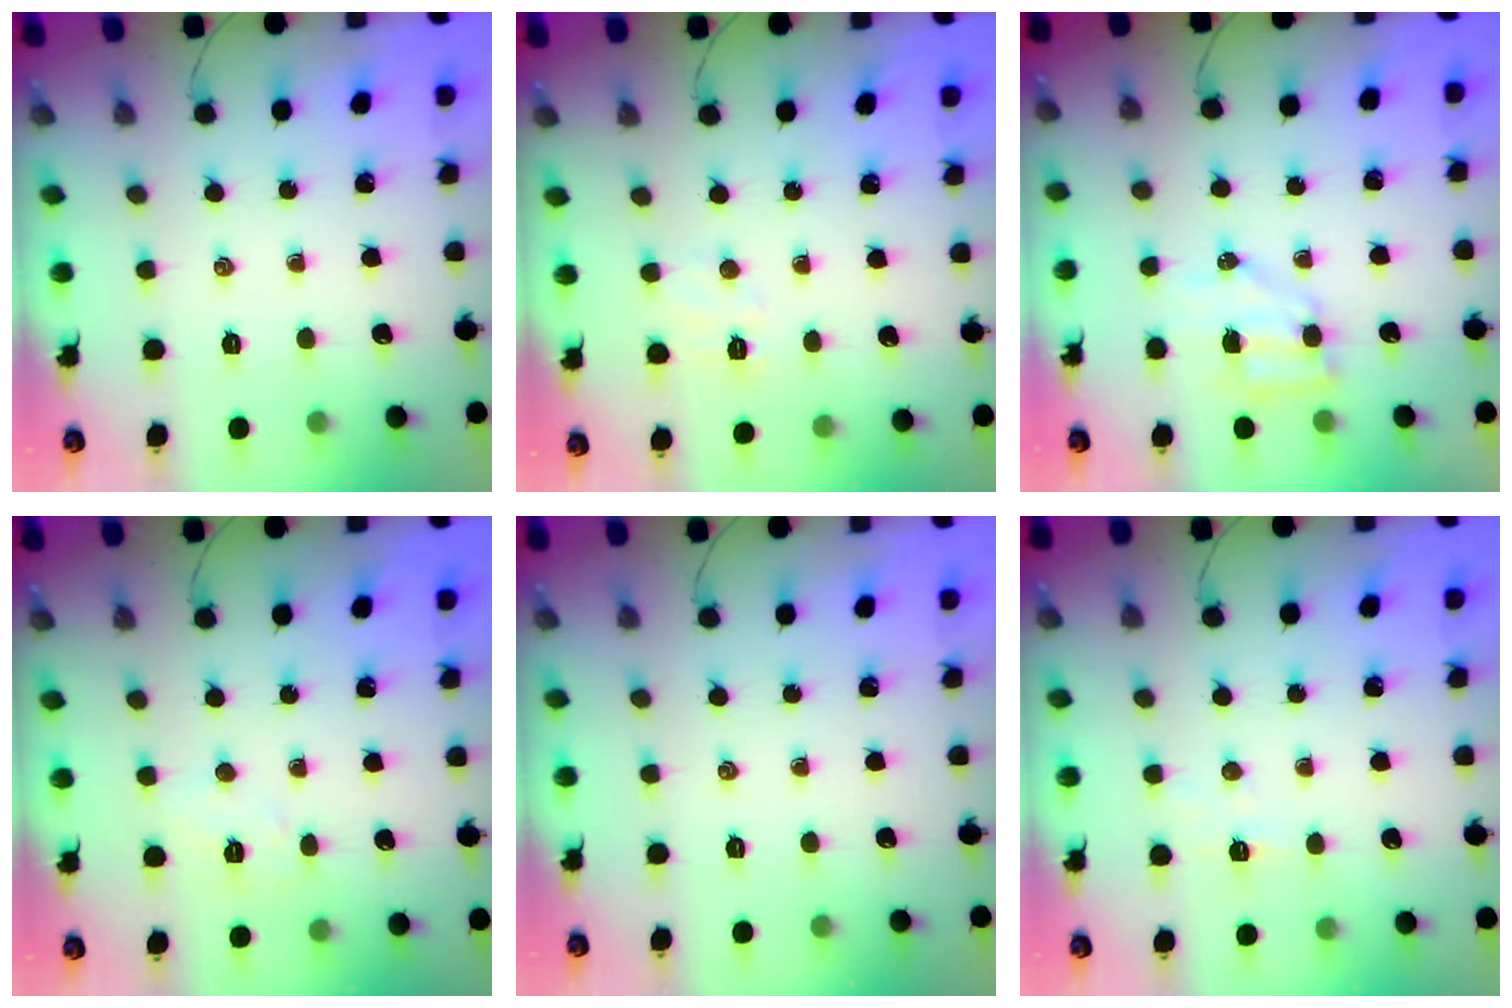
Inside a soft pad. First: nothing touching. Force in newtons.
{"total": 5.8, "press": 5.8, "slide": 1.0}
{"total": 5.4, "press": 5.3, "slide": 0.7}
{"total": 3.9, "press": 3.9, "slide": 0.8}
{"total": 0.0}
{"total": 3.8, "press": 3.6, "slide": 1.2}